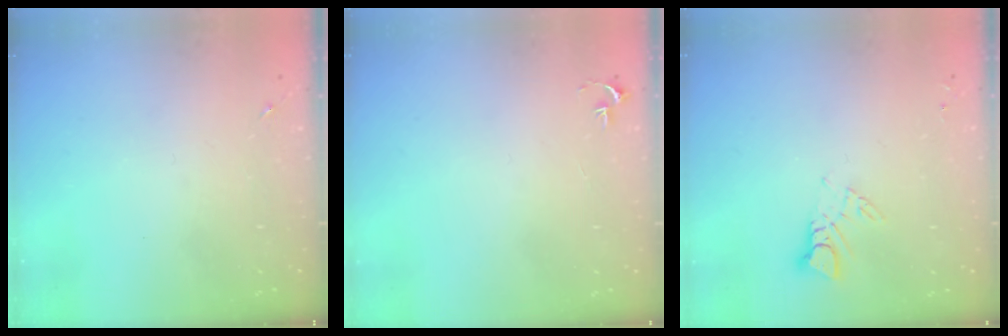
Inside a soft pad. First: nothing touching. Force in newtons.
{"total": 2.7, "press": 2.7, "slide": 0.3}
{"total": 3.8, "press": 3.8, "slide": 0.2}